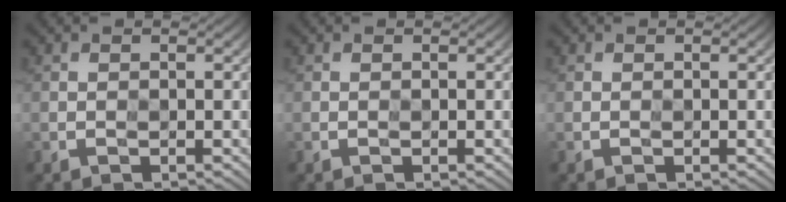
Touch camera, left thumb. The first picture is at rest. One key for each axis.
{"total": 0.0}
{"total": 0.0}